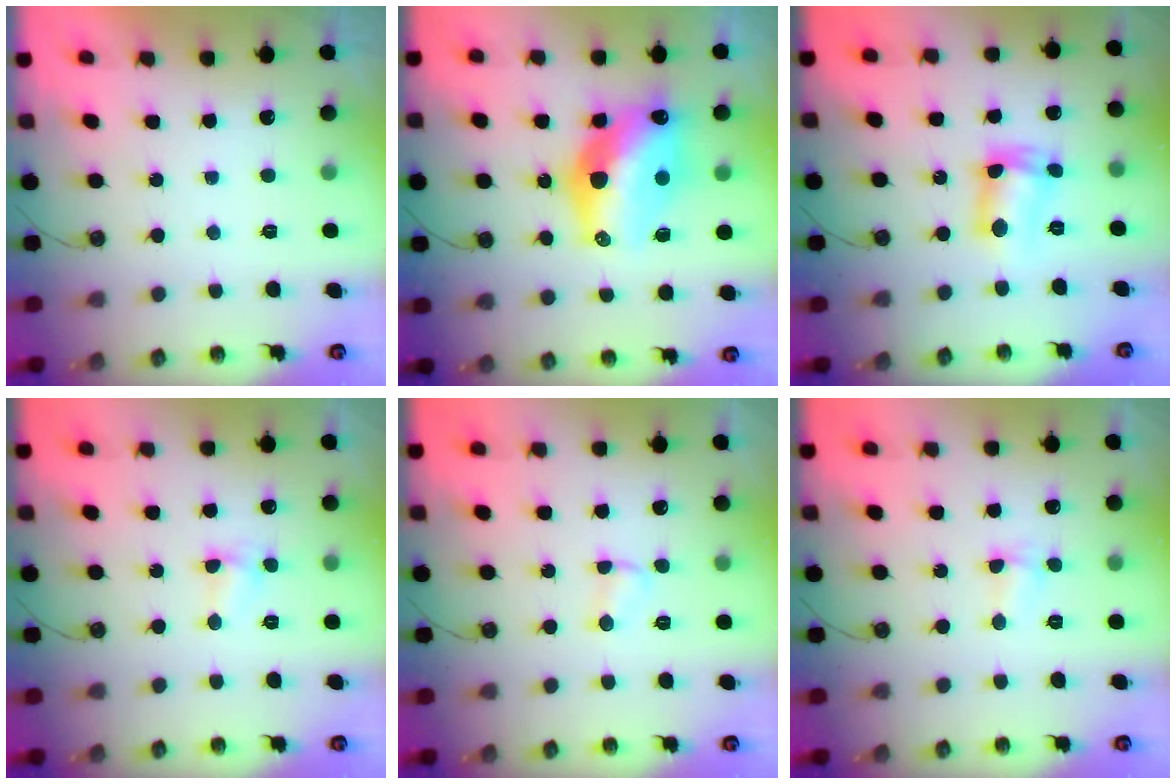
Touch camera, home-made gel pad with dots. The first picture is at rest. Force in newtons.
{"total": 16.2, "press": 16.1, "slide": 1.0}
{"total": 9.5, "press": 8.7, "slide": 3.8}
{"total": 4.5, "press": 4.5, "slide": 0.6}
{"total": 3.7, "press": 3.7, "slide": 0.4}
{"total": 3.0, "press": 2.9, "slide": 0.5}